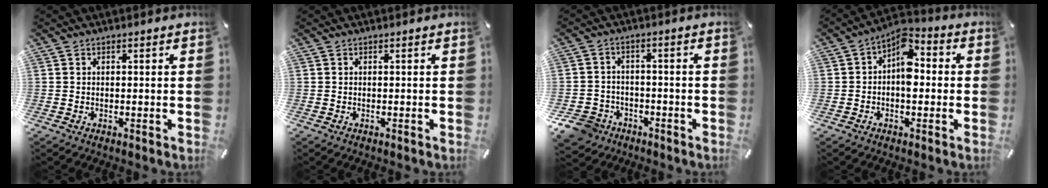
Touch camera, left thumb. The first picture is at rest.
{"total": 0.0}
{"total": 7.3, "force": [-4.3, 5.6, 1.8], "torque": [-0.049, 0.030, -0.081]}
{"total": 7.7, "force": [0.2, 4.7, 6.0], "torque": [-0.081, -0.006, 0.000]}